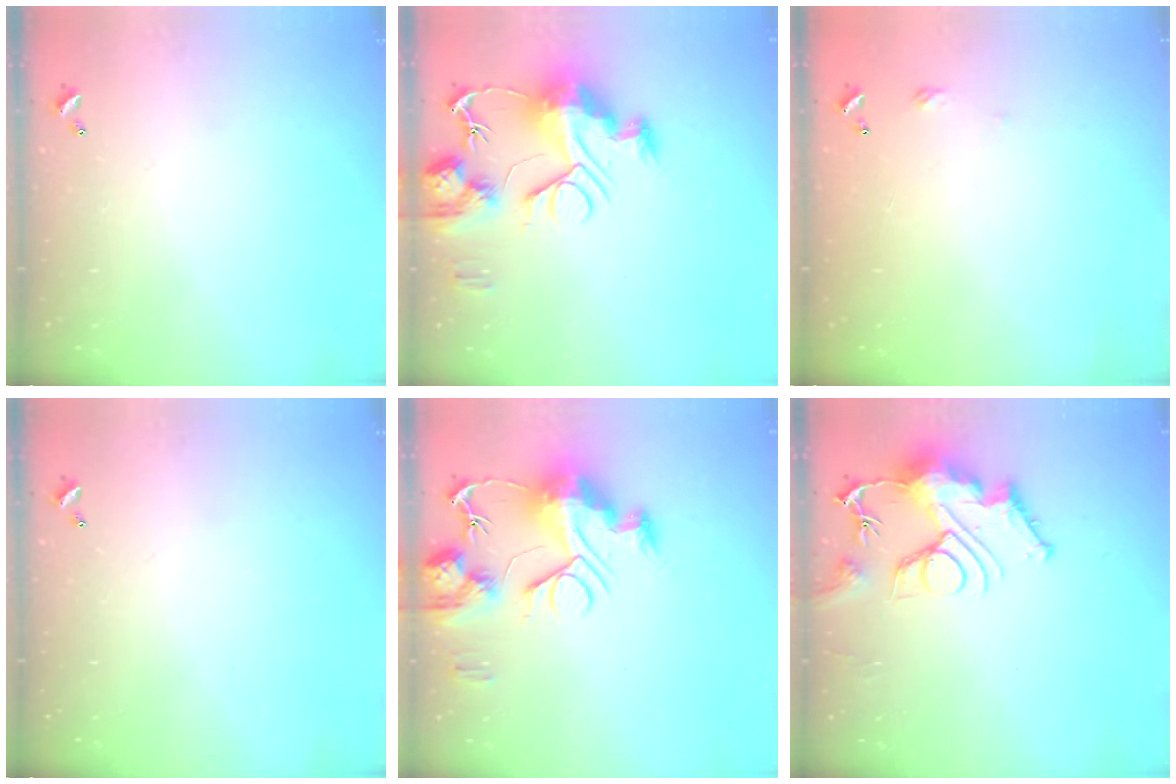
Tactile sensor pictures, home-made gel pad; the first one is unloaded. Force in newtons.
{"total": 14.8, "press": 14.7, "slide": 1.3}
{"total": 2.7, "press": 2.6, "slide": 0.4}
{"total": 0.0}
{"total": 14.8, "press": 14.7, "slide": 1.3}
{"total": 11.9, "press": 11.8, "slide": 1.6}